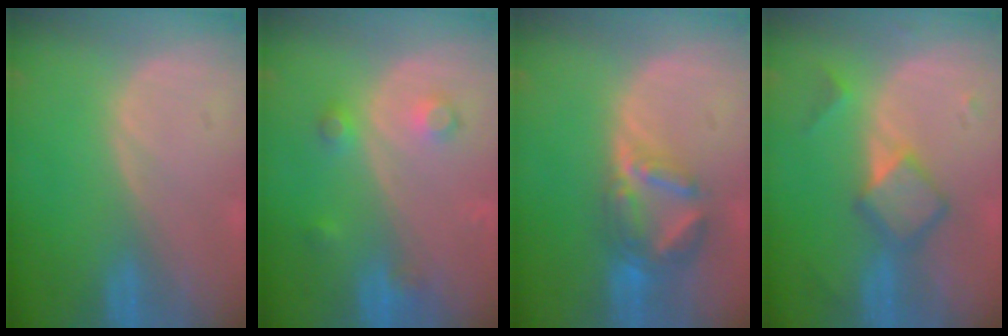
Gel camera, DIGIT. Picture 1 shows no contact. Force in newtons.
{"total": 3.7, "press": 3.4, "slide": 1.6}
{"total": 7.1, "press": 6.2, "slide": 3.6}
{"total": 5.4, "press": 5.4, "slide": 0.1}